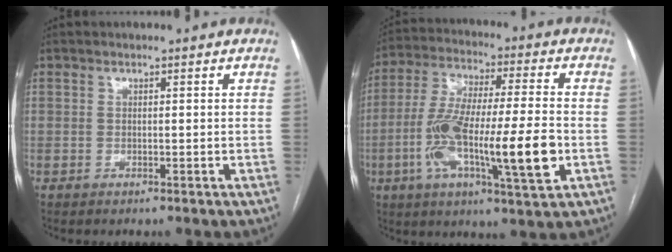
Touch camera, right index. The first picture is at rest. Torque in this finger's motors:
{"motor_torque": [1.58, -0.56, 0.80, 0.21]}